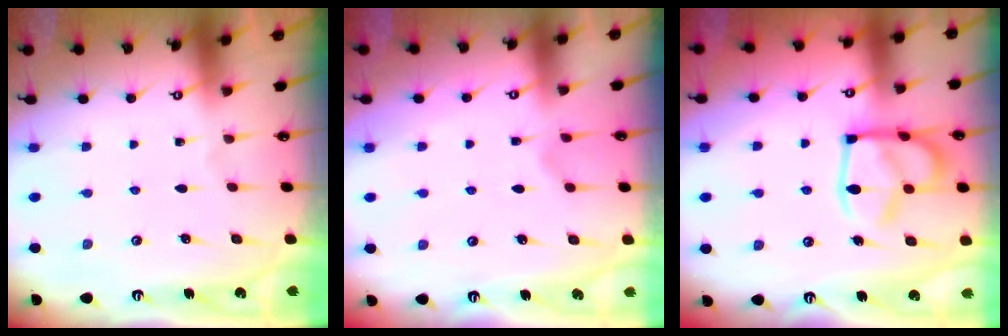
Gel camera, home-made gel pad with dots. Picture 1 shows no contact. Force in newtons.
{"total": 0.7, "press": 0.0, "slide": 0.7}
{"total": 16.3, "press": 16.2, "slide": 1.7}